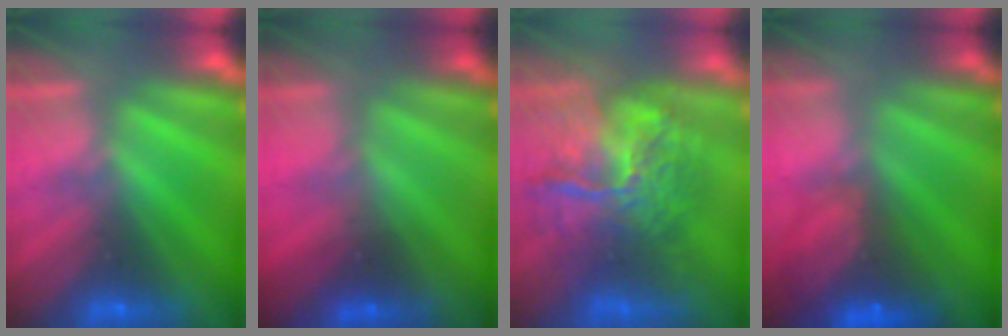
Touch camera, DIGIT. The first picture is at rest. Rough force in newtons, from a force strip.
{"total": 1.6}
{"total": 10.0}
{"total": 7.8}